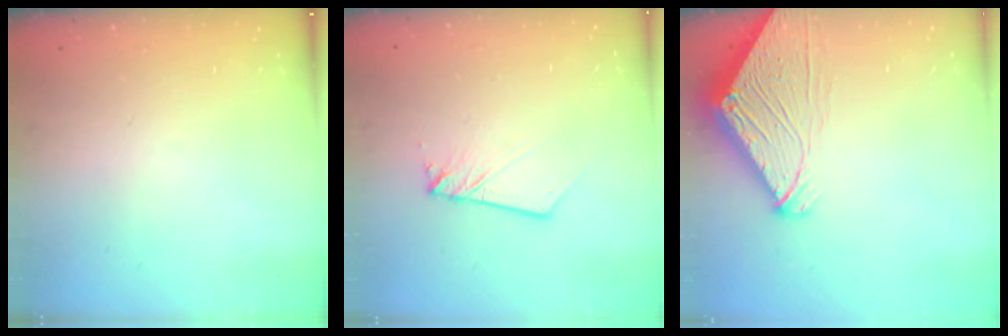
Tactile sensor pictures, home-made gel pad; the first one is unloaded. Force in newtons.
{"total": 2.7, "press": 2.7, "slide": 0.2}
{"total": 7.8, "press": 7.8, "slide": 0.9}